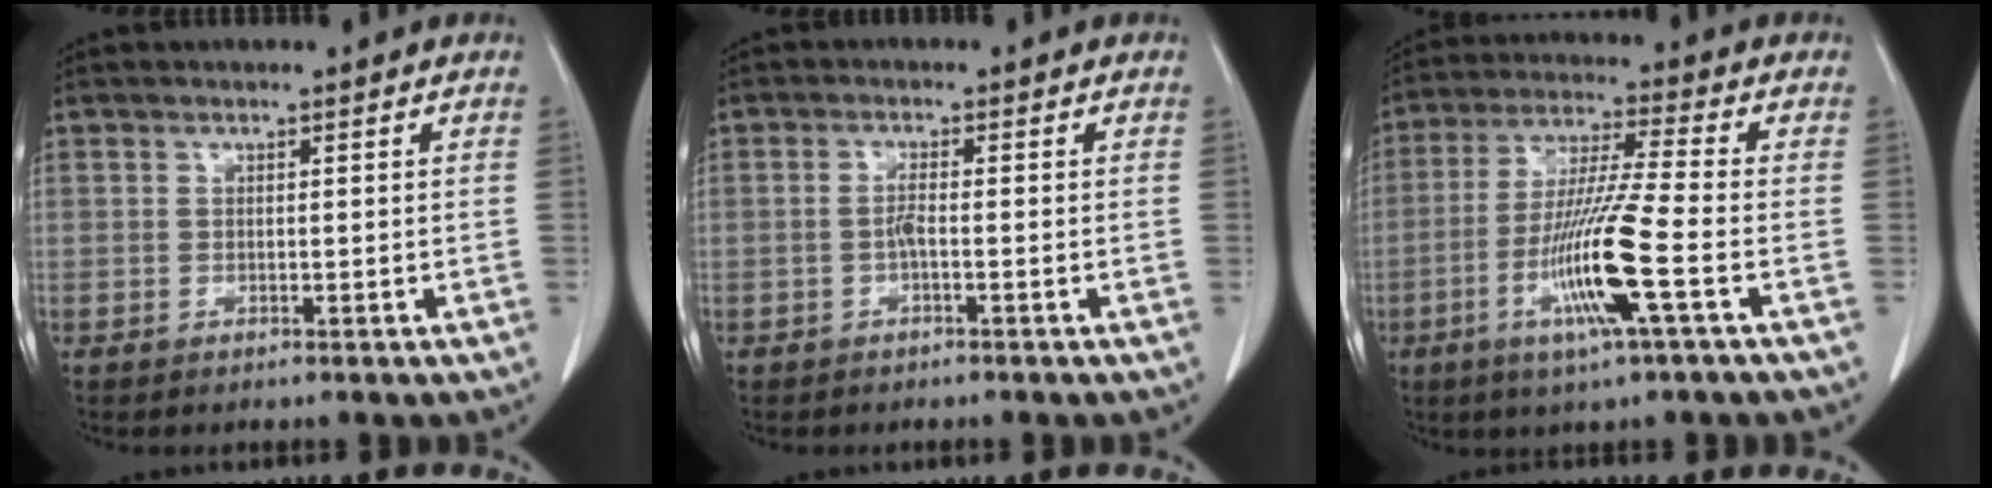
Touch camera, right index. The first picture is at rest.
{"total": 1.7, "force": [-0.5, 0.0, 1.6], "torque": [-0.033, 0.002, -0.012]}
{"total": 13.5, "force": [-4.7, -0.9, 12.7], "torque": [-0.257, -0.019, -0.095]}